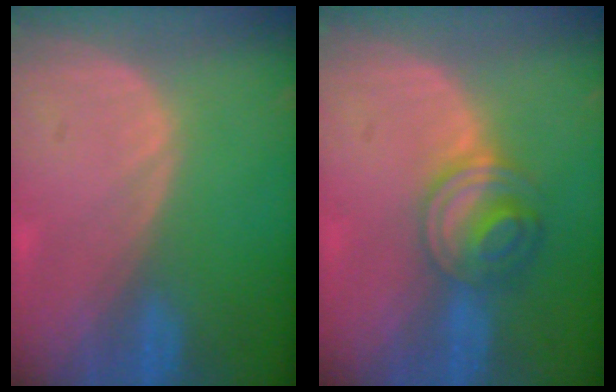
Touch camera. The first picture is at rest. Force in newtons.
{"total": 6.0, "press": 5.4, "slide": 2.6}